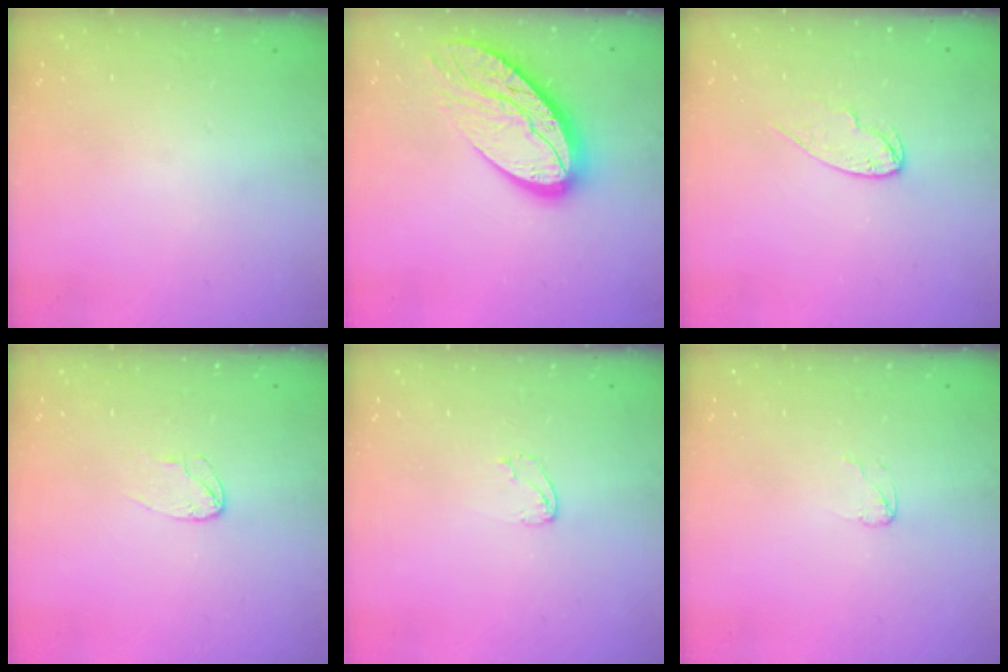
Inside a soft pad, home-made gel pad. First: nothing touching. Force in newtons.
{"total": 17.9, "press": 17.9, "slide": 1.4}
{"total": 6.6, "press": 6.6, "slide": 0.6}
{"total": 4.0, "press": 3.9, "slide": 0.3}
{"total": 2.8, "press": 2.8, "slide": 0.2}
{"total": 2.9, "press": 2.8, "slide": 0.3}